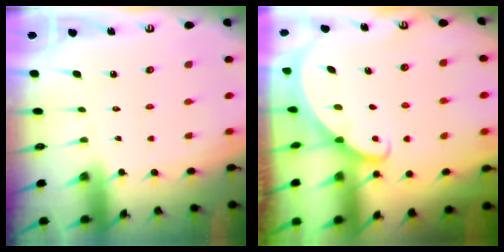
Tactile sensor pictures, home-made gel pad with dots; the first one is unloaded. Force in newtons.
{"total": 1.6, "press": 1.6, "slide": 0.1}